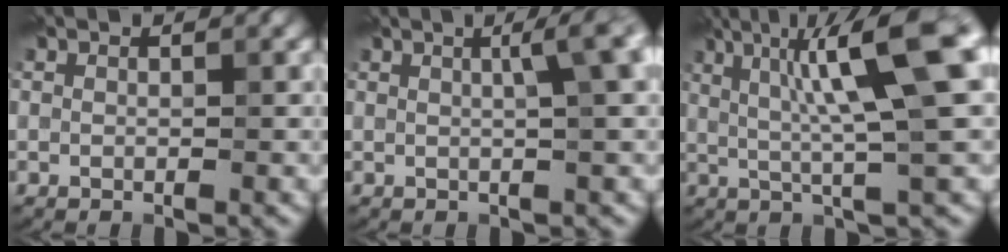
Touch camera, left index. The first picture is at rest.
{"total": 4.5, "force": [1.3, 1.1, 4.1], "torque": [-0.041, 0.019, 0.009]}
{"total": 10.1, "force": [2.5, 1.6, 9.7], "torque": [-0.141, 0.013, 0.039]}